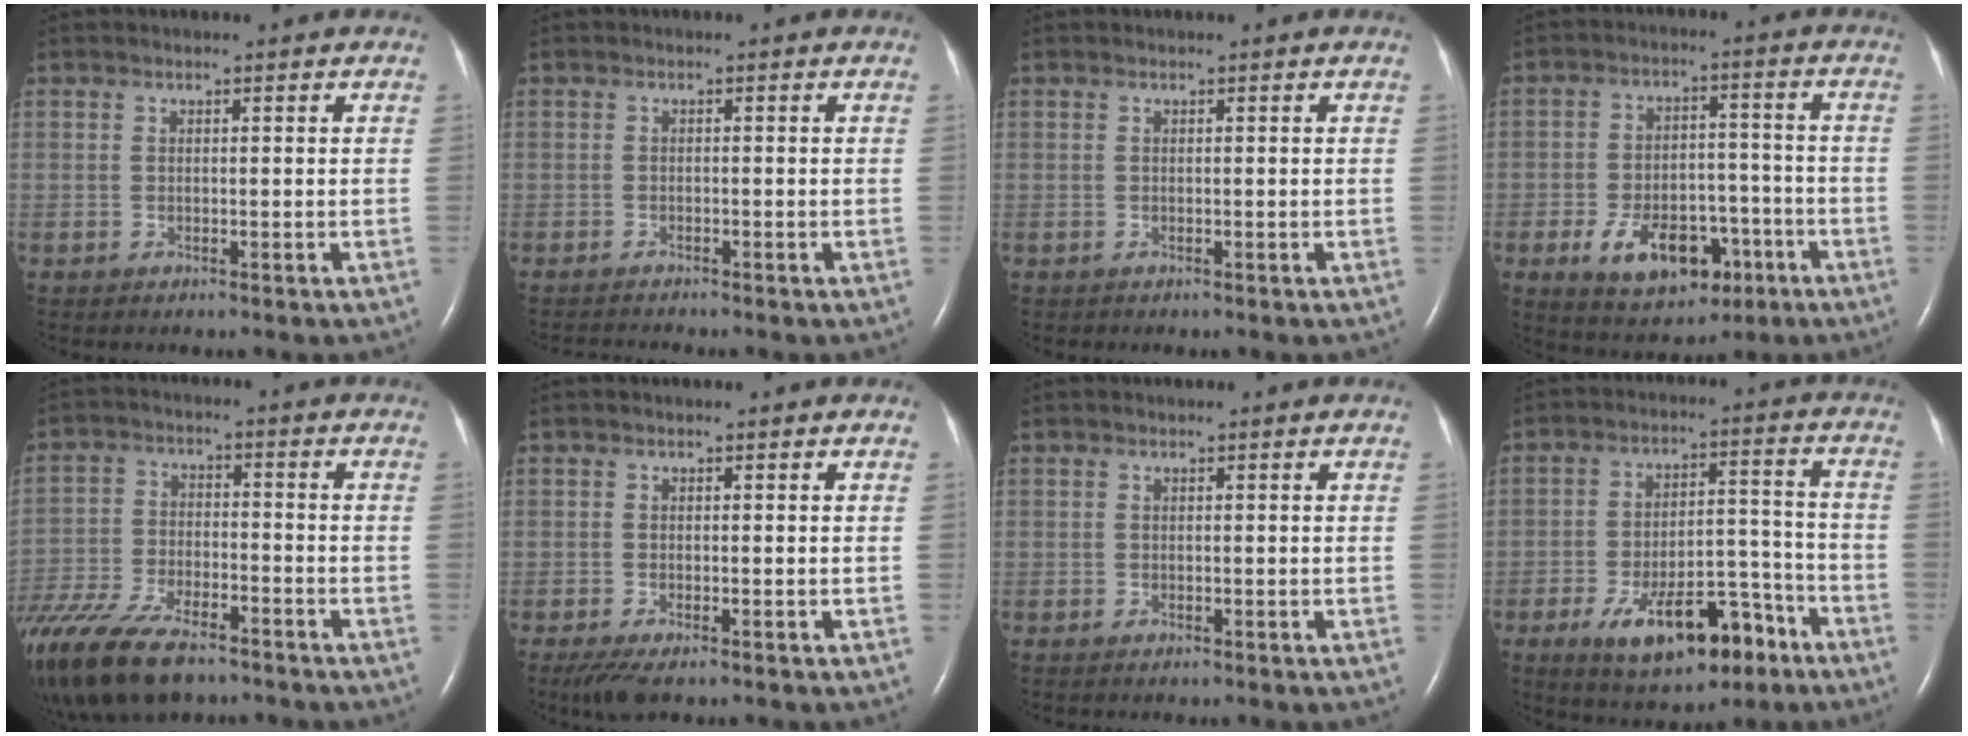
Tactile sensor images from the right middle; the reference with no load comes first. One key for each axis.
{"total": 1.5, "fx": -1.4, "fy": -0.4, "fz": -0.2, "tx": -0.002, "ty": -0.011, "tz": -0.026}
{"total": 0.0}
{"total": 11.6, "fx": -5.3, "fy": 6.6, "fz": 7.8, "tx": -0.131, "ty": 0.010, "tz": -0.075}
{"total": 19.0, "fx": -13.9, "fy": 6.7, "fz": 11.0, "tx": -0.266, "ty": -0.037, "tz": -0.245}
{"total": 3.5, "fx": -2.4, "fy": 0.9, "fz": 2.4, "tx": -0.050, "ty": -0.010, "tz": -0.040}
{"total": 0.0}
{"total": 14.0, "fx": -8.0, "fy": 5.7, "fz": 9.9, "tx": -0.151, "ty": 0.016, "tz": -0.117}